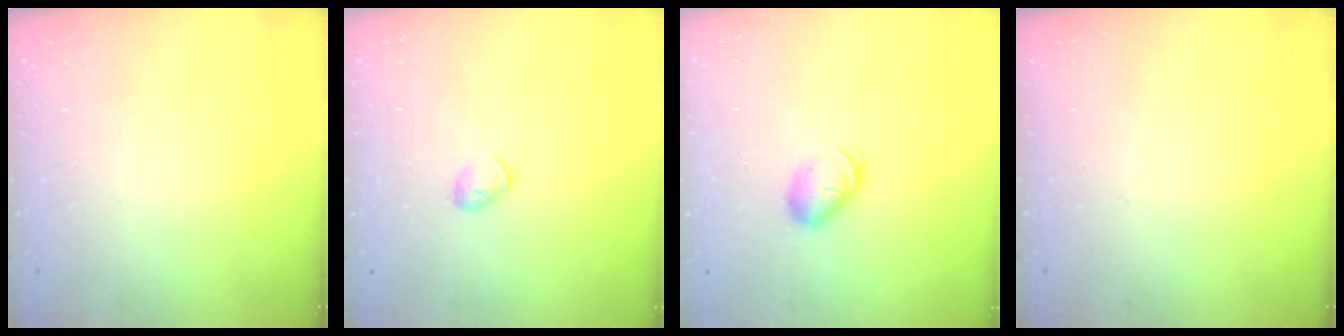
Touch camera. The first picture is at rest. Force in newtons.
{"total": 4.1, "press": 4.0, "slide": 1.0}
{"total": 7.3, "press": 7.2, "slide": 0.7}
{"total": 0.0}